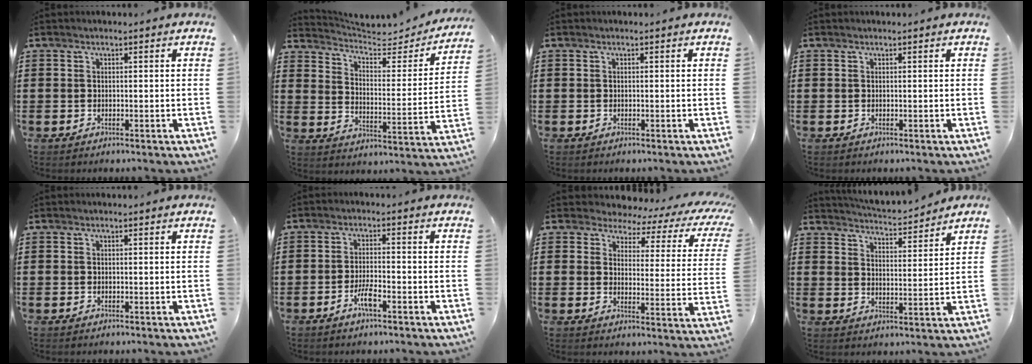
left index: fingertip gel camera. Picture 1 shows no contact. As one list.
[{"total": 5.0, "force": [4.5, 1.0, 1.9], "torque": [-0.053, -0.036, 0.070]}, {"total": 0.0}, {"total": 0.0}, {"total": 0.0}, {"total": 3.6, "force": [-2.0, 0.7, 2.9], "torque": [-0.064, 0.000, -0.039]}, {"total": 3.4, "force": [2.5, 1.6, 1.5], "torque": [-0.039, -0.017, 0.035]}, {"total": 3.9, "force": [3.9, 0.1, 0.5], "torque": [-0.028, -0.026, 0.065]}]